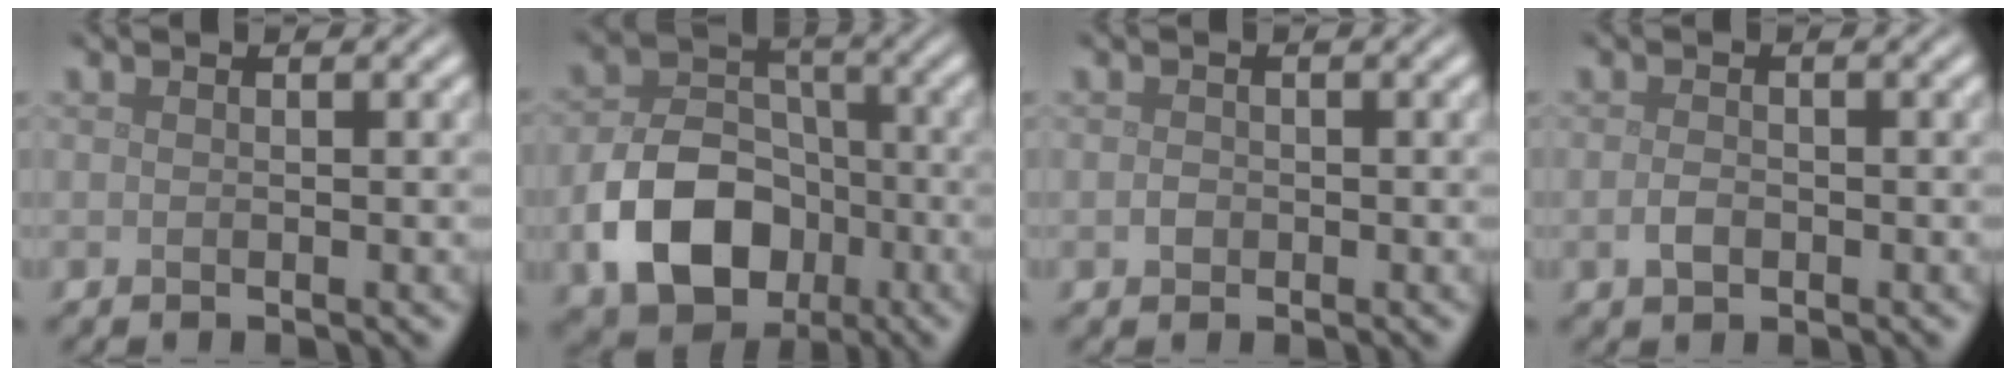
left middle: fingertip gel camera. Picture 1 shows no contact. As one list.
[{"total": 9.0, "force": [-3.2, 6.5, 5.3], "torque": [-0.098, -0.007, -0.059]}, {"total": 0.9, "force": [-0.3, 0.7, 0.4], "torque": [-0.007, -0.002, -0.007]}, {"total": 1.5, "force": [-0.5, 0.9, 1.0], "torque": [-0.022, 0.000, -0.010]}]